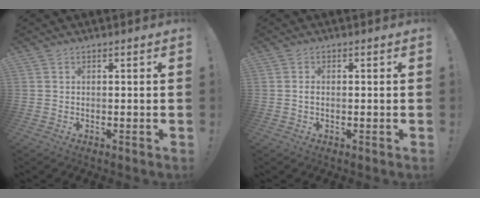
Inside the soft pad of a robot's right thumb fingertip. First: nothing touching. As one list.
[{"total": 1.0, "force": [-0.2, 0.4, 0.8], "torque": [-0.016, 0.002, -0.004]}]